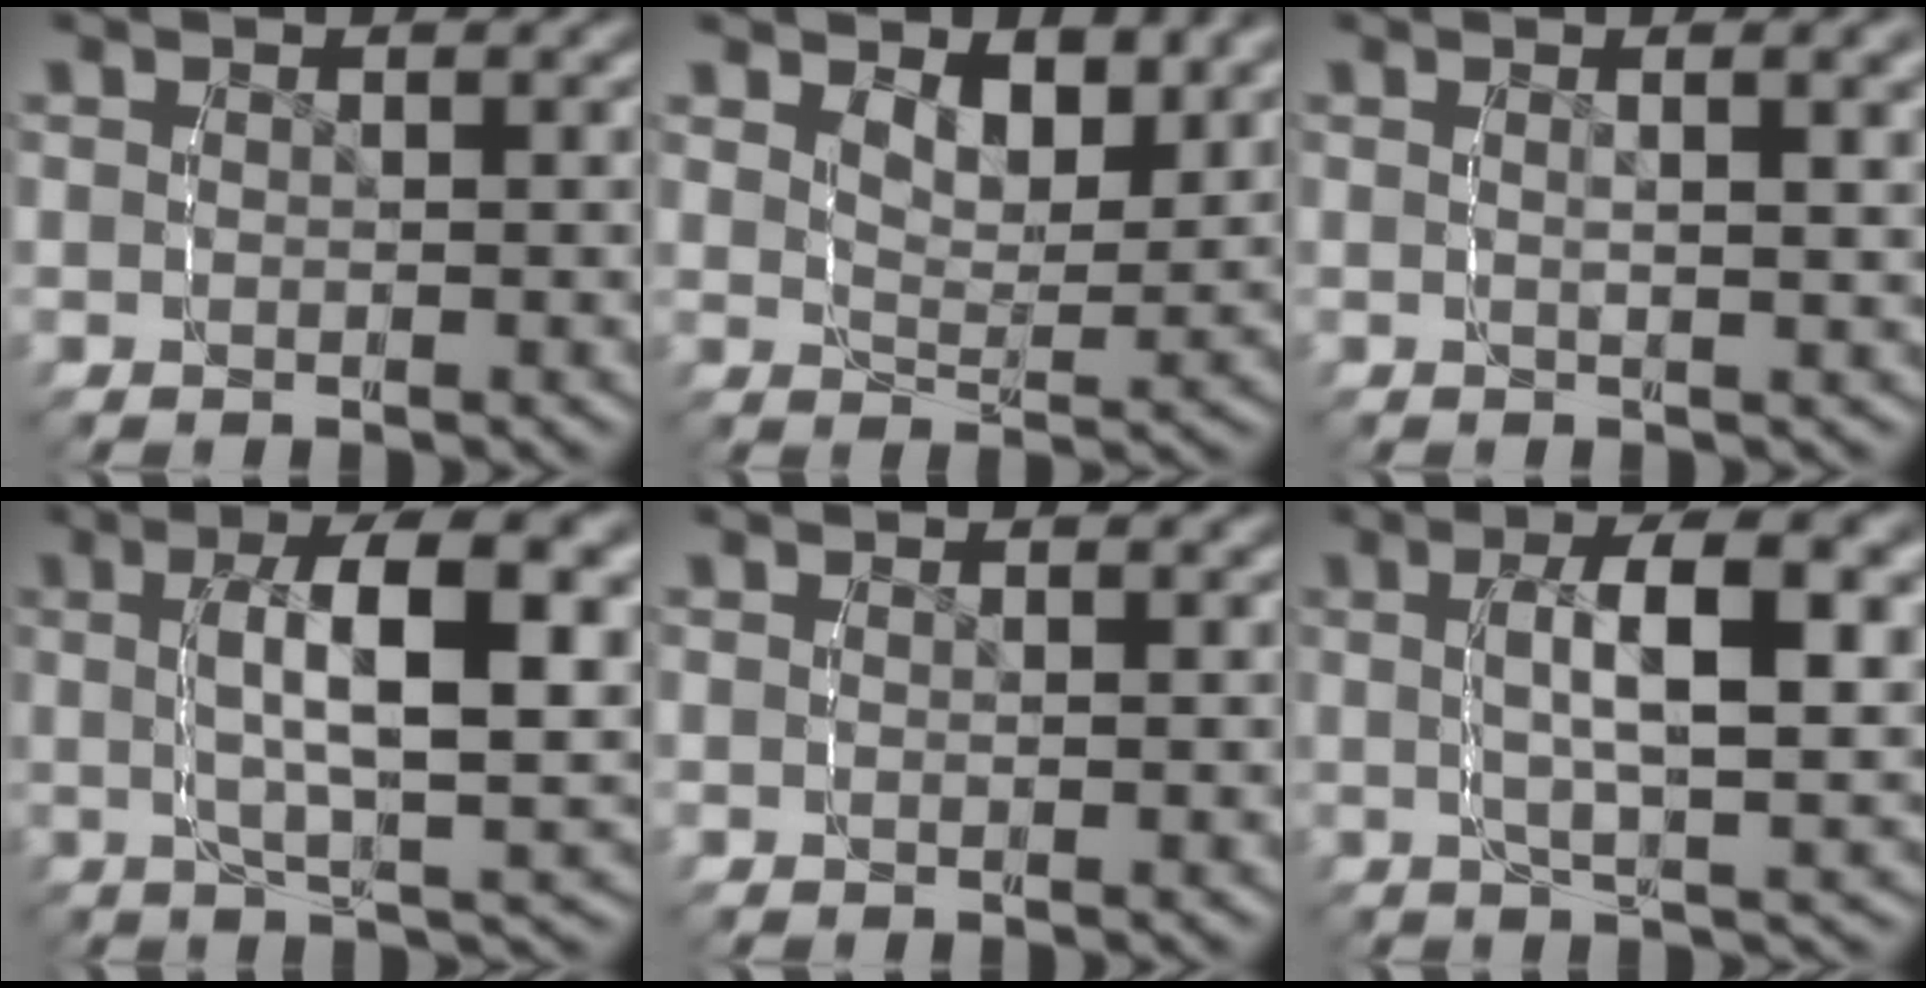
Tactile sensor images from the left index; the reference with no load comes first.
{"total": 4.4, "force": [2.9, 2.0, 2.6], "torque": [-0.041, -0.013, 0.047]}
{"total": 3.2, "force": [1.3, 0.6, 2.8], "torque": [-0.037, 0.007, 0.016]}
{"total": 8.0, "force": [0.8, 2.1, 7.7], "torque": [-0.123, 0.006, 0.011]}
{"total": 0.0}
{"total": 6.7, "force": [0.9, 1.6, 6.5], "torque": [-0.110, 0.005, 0.015]}